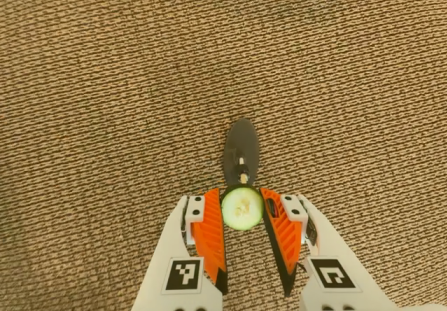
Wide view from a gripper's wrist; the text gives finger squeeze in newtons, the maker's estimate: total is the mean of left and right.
{"total": 8.3, "left": 8.1, "right": 8.4}